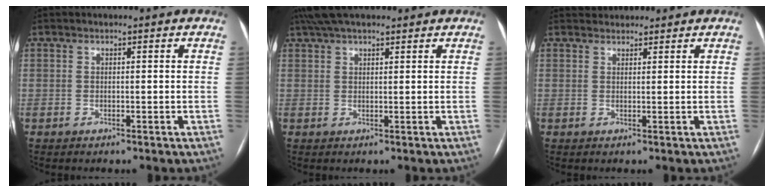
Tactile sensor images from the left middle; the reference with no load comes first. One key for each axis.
{"total": 6.9, "fx": 5.6, "fy": 1.9, "fz": 3.7, "tx": -0.062, "ty": 0.041, "tz": 0.099}
{"total": 2.1, "fx": 2.1, "fy": 0.6, "fz": -0.2, "tx": 0.001, "ty": 0.021, "tz": 0.035}